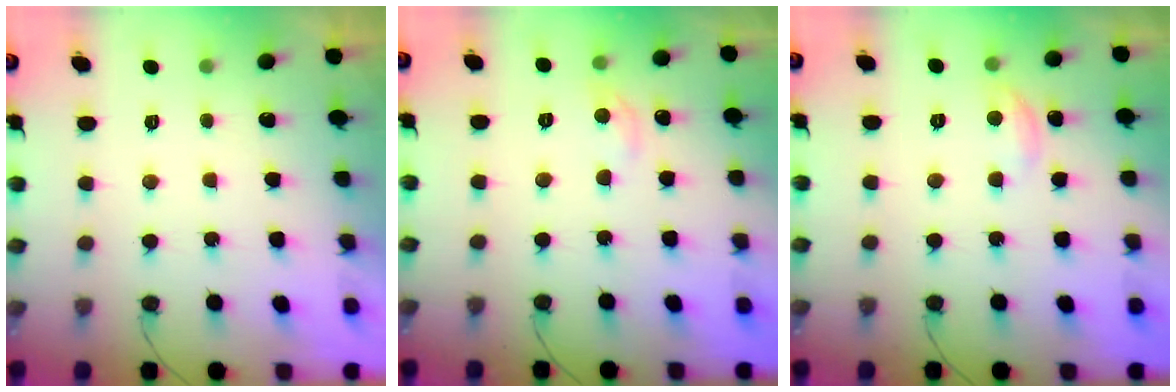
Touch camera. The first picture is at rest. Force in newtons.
{"total": 3.9, "press": 3.9, "slide": 0.5}
{"total": 3.3, "press": 3.3, "slide": 0.2}